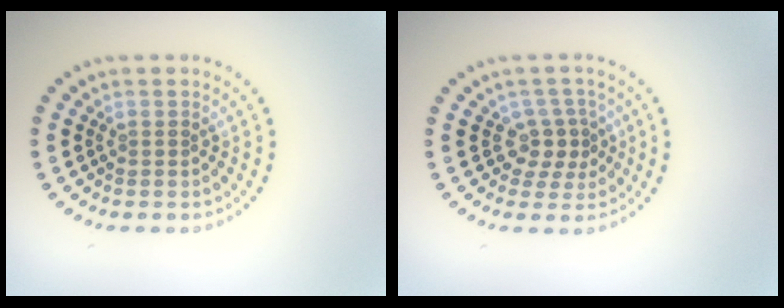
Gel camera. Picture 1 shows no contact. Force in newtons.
{"total": 2.4, "press": 1.9, "slide": 1.6}